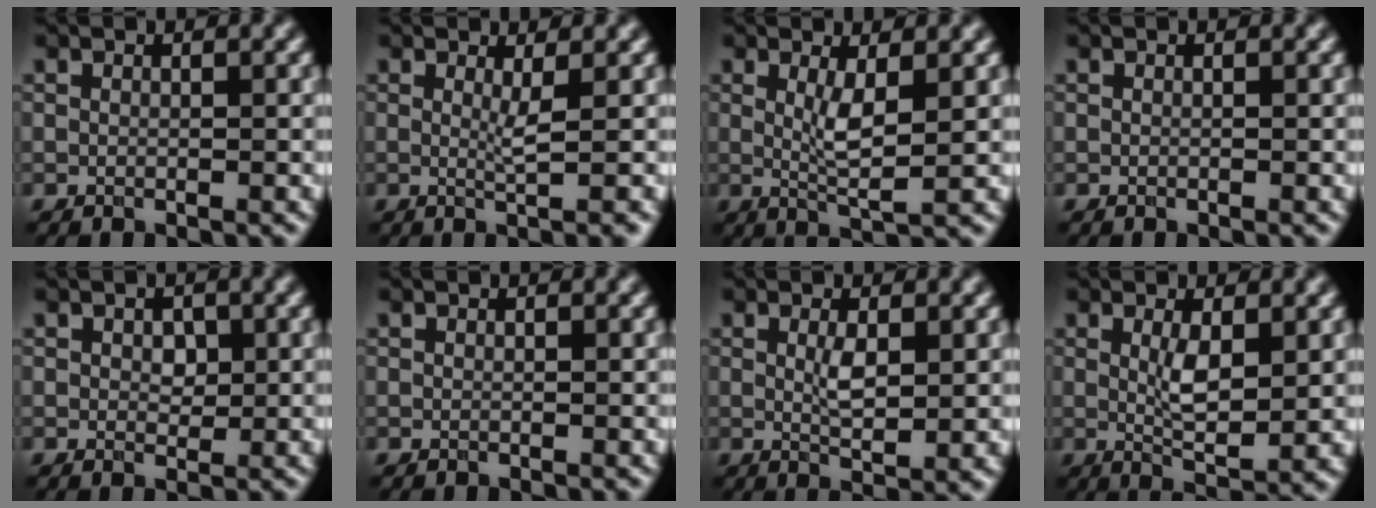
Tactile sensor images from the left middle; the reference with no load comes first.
{"total": 2.0, "force": [0.3, 0.3, 2.0], "torque": [-0.034, -0.009, -0.001]}
{"total": 3.3, "force": [0.6, 0.6, 3.2], "torque": [-0.061, -0.012, 0.014]}
{"total": 0.0}
{"total": 1.5, "force": [0.3, 1.0, 1.0], "torque": [-0.016, -0.003, 0.005]}
{"total": 0.0}
{"total": 2.6, "force": [0.4, 0.7, 2.5], "torque": [-0.050, -0.006, 0.010]}
{"total": 3.6, "force": [0.6, 1.1, 3.4], "torque": [-0.064, -0.008, 0.016]}